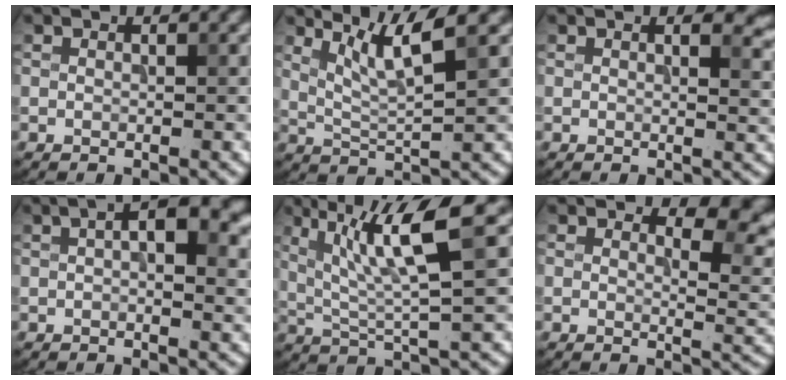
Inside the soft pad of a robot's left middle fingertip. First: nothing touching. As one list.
[{"total": 4.3, "force": [2.4, 0.5, 3.5], "torque": [-0.070, -0.001, 0.055]}, {"total": 3.0, "force": [1.7, 1.2, 2.2], "torque": [-0.019, 0.001, 0.023]}, {"total": 7.0, "force": [2.0, 3.3, 5.9], "torque": [-0.073, 0.015, 0.025]}, {"total": 7.4, "force": [2.9, 1.2, 6.8], "torque": [-0.135, 0.007, 0.055]}, {"total": 3.6, "force": [2.3, 1.3, 2.5], "torque": [-0.030, -0.006, 0.030]}]